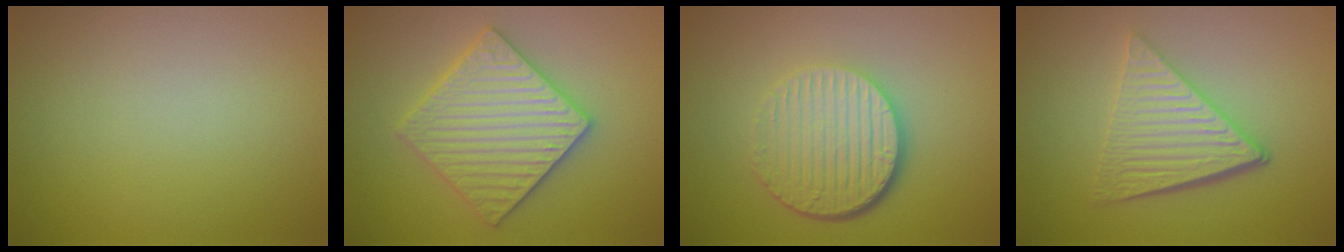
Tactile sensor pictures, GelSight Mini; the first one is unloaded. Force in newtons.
{"total": 5.9, "press": 5.8, "slide": 1.1}
{"total": 6.6, "press": 4.4, "slide": 5.0}
{"total": 5.4, "press": 3.8, "slide": 3.8}